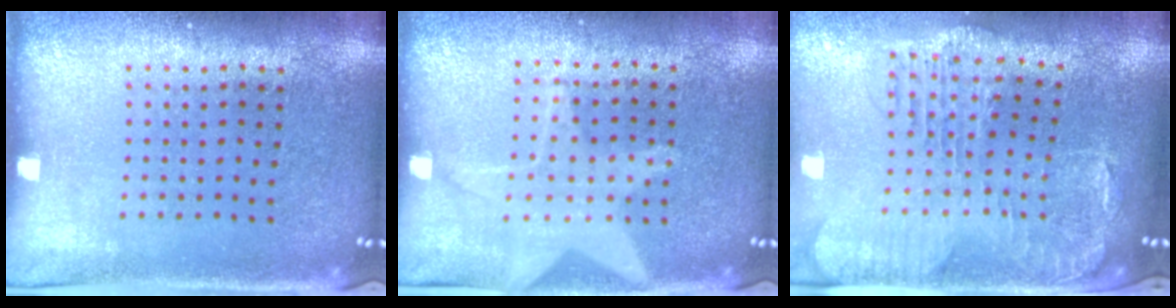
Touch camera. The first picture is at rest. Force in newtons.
{"total": 1.4, "press": 1.3, "slide": 0.3}
{"total": 1.8, "press": 1.6, "slide": 0.7}